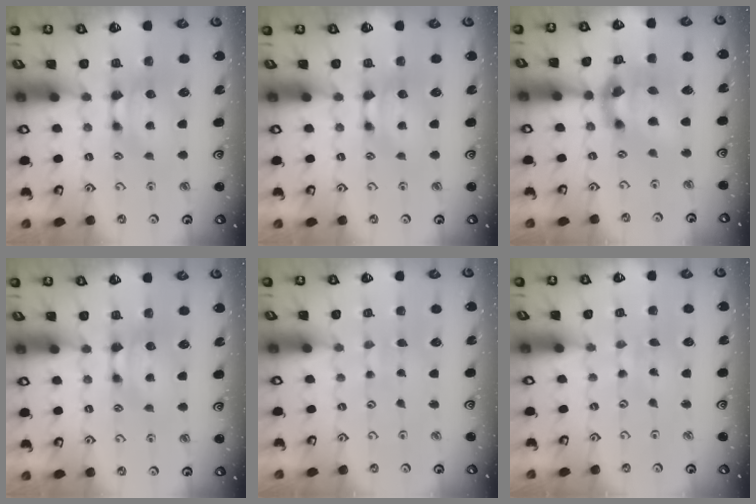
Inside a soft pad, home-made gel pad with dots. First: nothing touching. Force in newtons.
{"total": 0.0}
{"total": 8.3, "press": 7.9, "slide": 2.4}
{"total": 0.0}
{"total": 4.8, "press": 4.8, "slide": 0.1}
{"total": 5.1, "press": 5.0, "slide": 0.3}